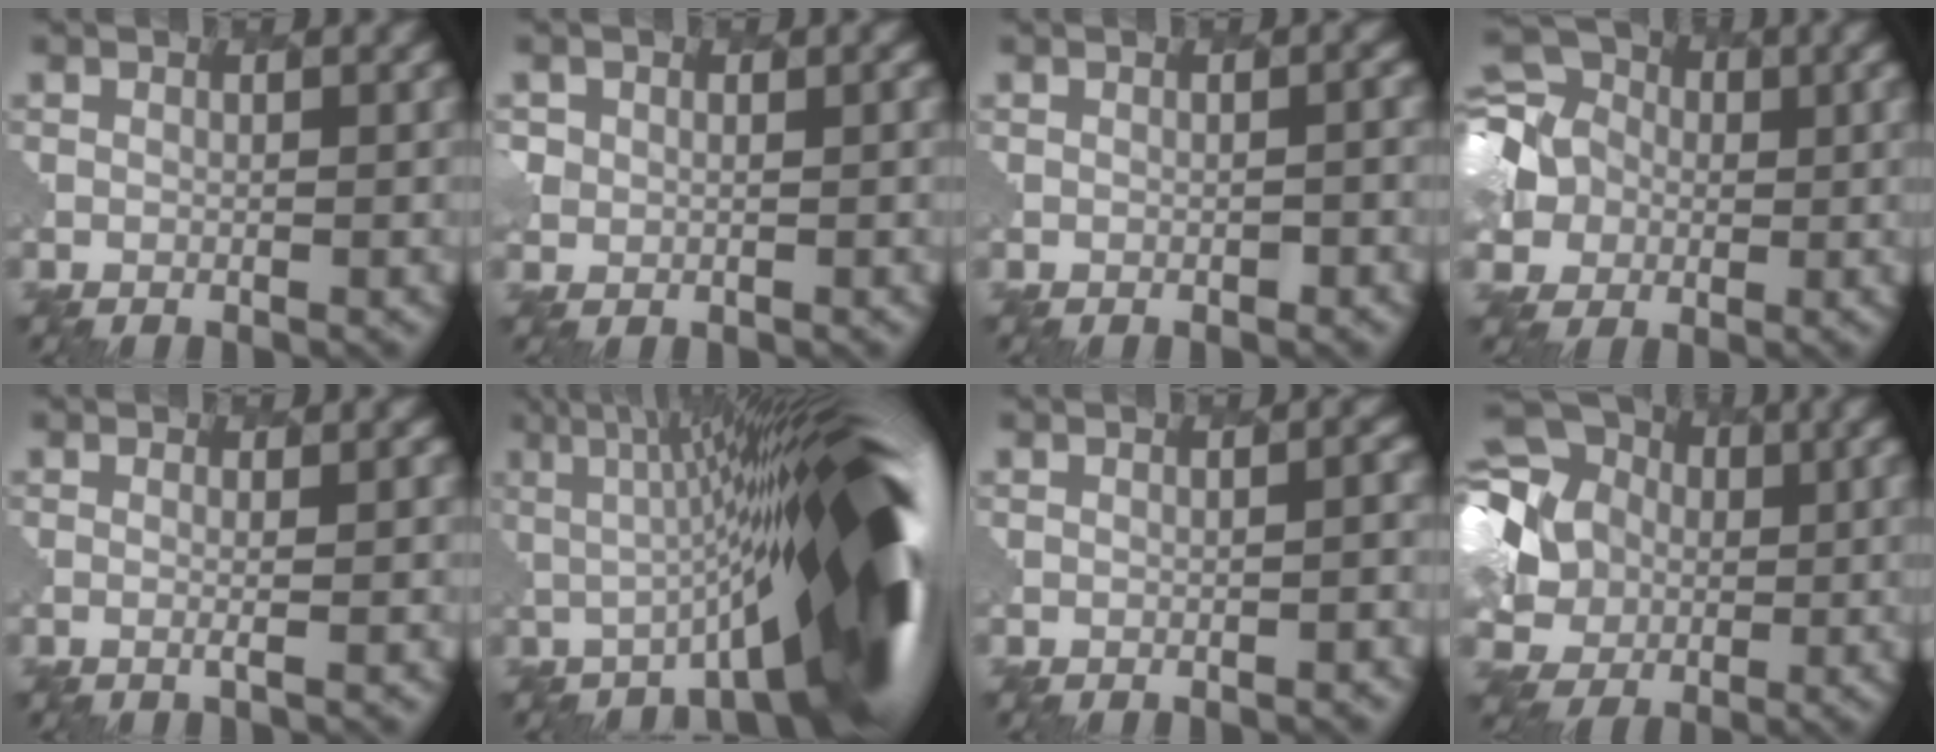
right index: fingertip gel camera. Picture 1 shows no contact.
{"total": 2.3, "force": [1.1, 2.0, -0.2], "torque": [0.002, 0.000, 0.006]}
{"total": 0.9, "force": [-0.4, 0.7, 0.5], "torque": [0.003, 0.001, 0.002]}
{"total": 10.9, "force": [0.9, 10.5, 2.8], "torque": [-0.136, 0.027, -0.033]}
{"total": 1.6, "force": [0.9, -1.3, -0.1], "torque": [0.008, 0.016, -0.006]}
{"total": 12.1, "force": [0.8, 0.4, 12.1], "torque": [-0.145, 0.046, -0.022]}
{"total": 2.1, "force": [-0.4, 0.6, 2.0], "torque": [-0.003, 0.011, -0.007]}
{"total": 14.3, "force": [3.3, 13.3, 4.1], "torque": [-0.165, 0.038, 0.003]}